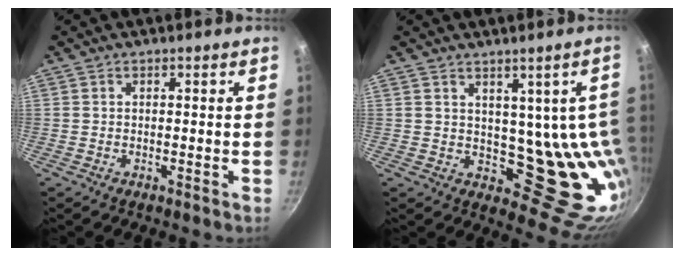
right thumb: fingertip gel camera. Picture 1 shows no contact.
{"total": 13.9, "force": [2.6, 8.8, 10.4], "torque": [-0.071, -0.031, 0.057]}